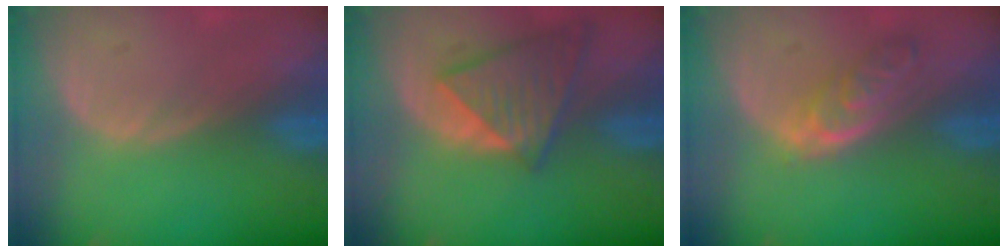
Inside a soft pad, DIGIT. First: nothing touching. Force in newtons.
{"total": 8.0, "press": 7.2, "slide": 3.6}
{"total": 4.7, "press": 4.7, "slide": 0.7}